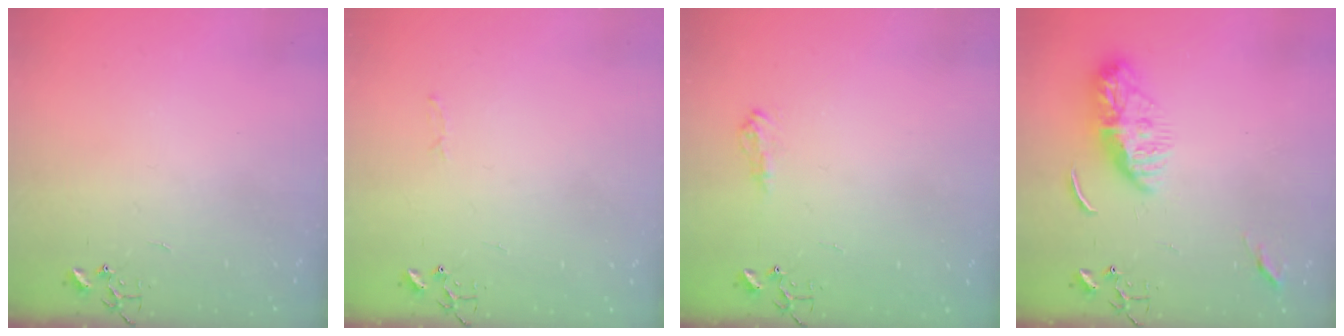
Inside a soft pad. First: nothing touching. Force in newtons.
{"total": 2.8, "press": 2.8, "slide": 0.4}
{"total": 8.8, "press": 8.8, "slide": 0.8}
{"total": 12.5, "press": 12.5, "slide": 1.1}